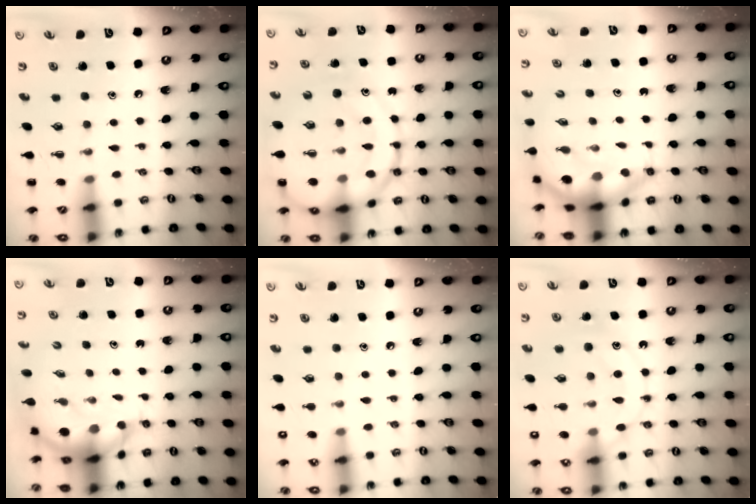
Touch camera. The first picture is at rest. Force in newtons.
{"total": 23.5, "press": 23.3, "slide": 3.2}
{"total": 6.9, "press": 6.8, "slide": 1.2}
{"total": 7.0, "press": 6.9, "slide": 1.3}
{"total": 5.8, "press": 5.6, "slide": 1.7}
{"total": 15.2, "press": 15.2, "slide": 0.9}